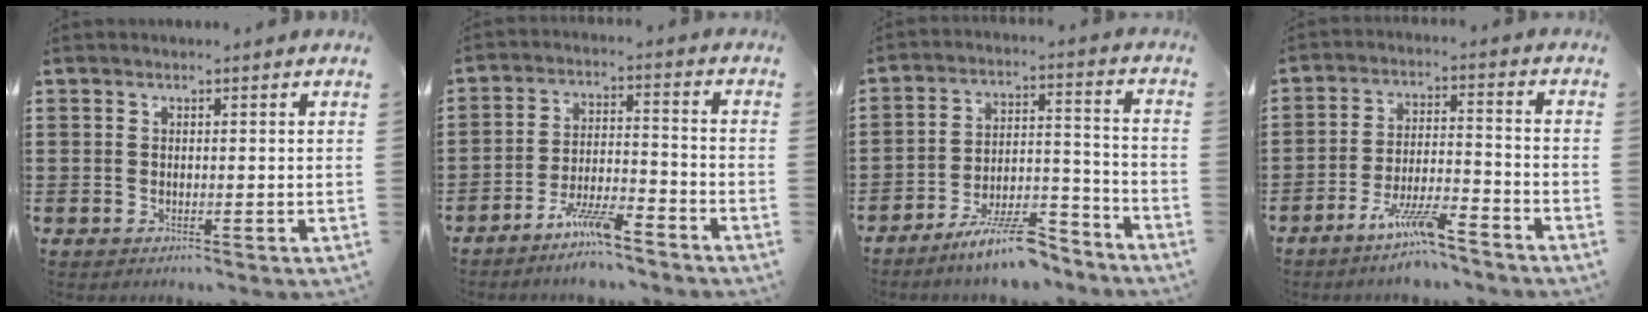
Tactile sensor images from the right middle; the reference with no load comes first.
{"total": 6.7, "force": [-5.5, 1.0, 3.7], "torque": [-0.080, 0.000, -0.107]}
{"total": 9.9, "force": [-8.1, 1.7, 5.3], "torque": [-0.092, 0.020, -0.150]}
{"total": 7.4, "force": [-5.6, 1.2, 4.6], "torque": [-0.100, -0.003, -0.108]}